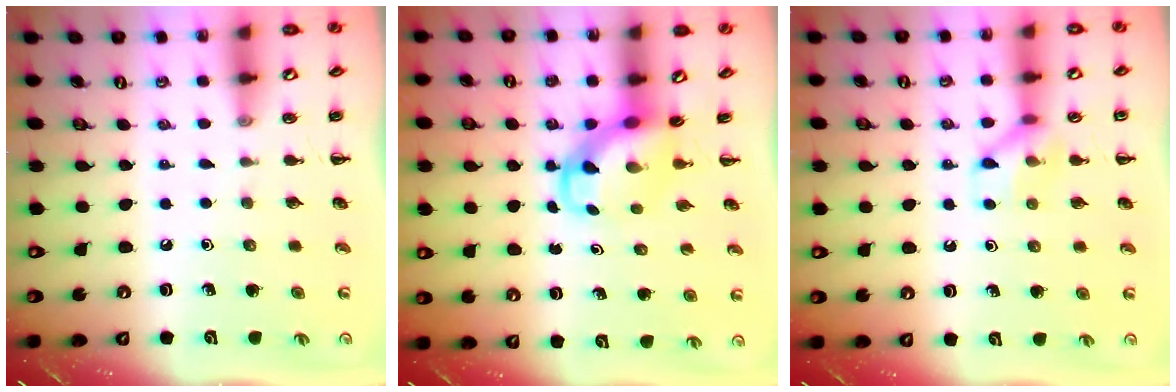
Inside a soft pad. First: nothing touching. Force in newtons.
{"total": 4.2, "press": 4.1, "slide": 0.8}
{"total": 8.7, "press": 8.7, "slide": 0.5}